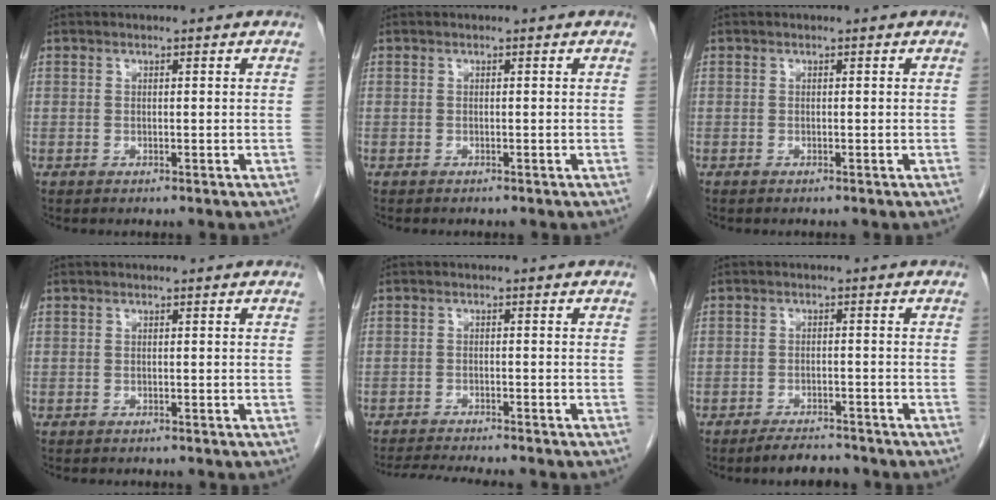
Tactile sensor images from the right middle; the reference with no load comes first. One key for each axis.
{"total": 0.8, "fx": -0.7, "fy": 0.3, "fz": 0.3, "tx": -0.009, "ty": -0.001, "tz": -0.006}
{"total": 0.0}
{"total": 1.4, "fx": -1.2, "fy": 0.5, "fz": 0.5, "tx": -0.012, "ty": -0.003, "tz": -0.010}
{"total": 8.7, "fx": -7.9, "fy": 0.3, "fz": 3.5, "tx": -0.049, "ty": -0.012, "tz": -0.120}
{"total": 3.8, "fx": -3.6, "fy": 1.0, "fz": 0.9, "tx": -0.016, "ty": -0.005, "tz": -0.058}